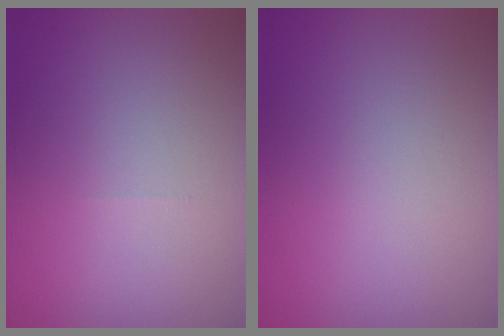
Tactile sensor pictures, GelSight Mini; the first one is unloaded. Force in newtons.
{"total": 0.0}